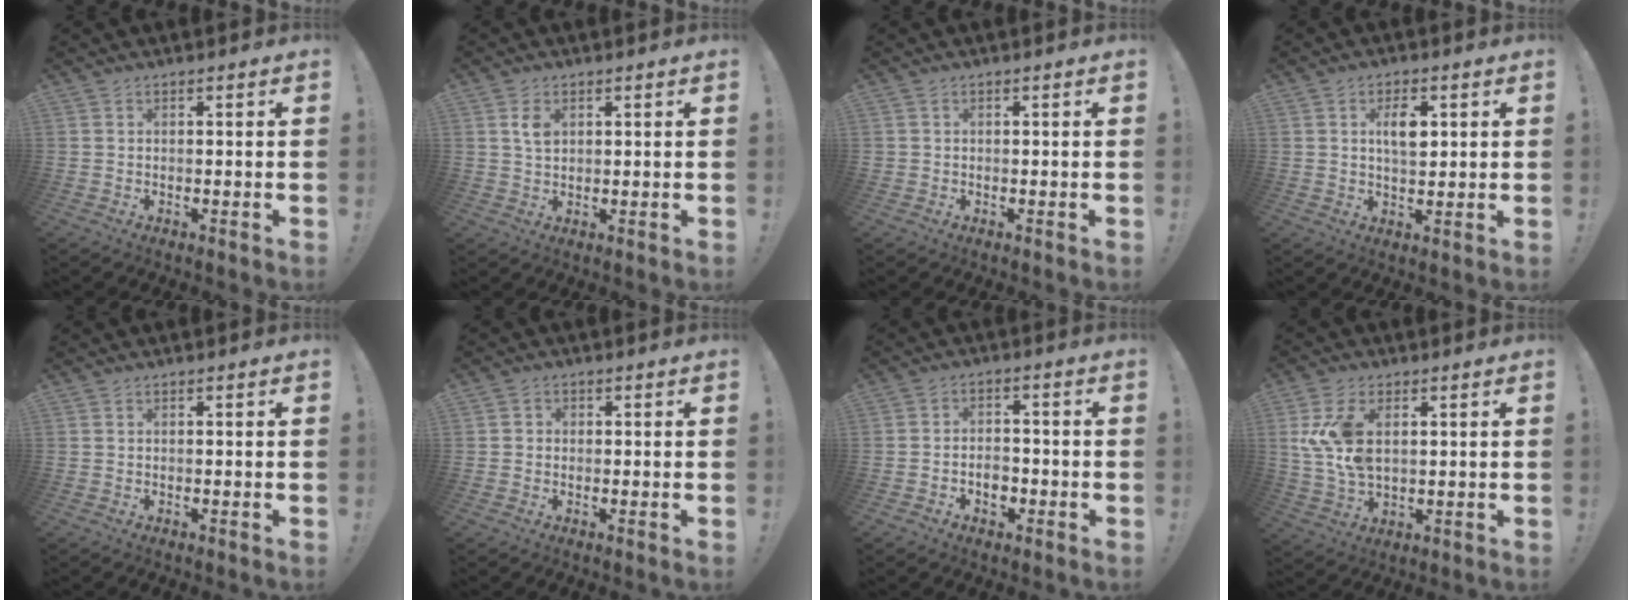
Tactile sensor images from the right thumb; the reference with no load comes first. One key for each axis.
{"total": 3.9, "fx": 1.4, "fy": 2.5, "fz": 2.6, "tx": -0.030, "ty": -0.005, "tz": 0.021}
{"total": 0.7, "fx": 0.0, "fy": 0.7, "fz": 0.0, "tx": -0.003, "ty": 0.003, "tz": 0.001}
{"total": 6.7, "fx": 1.6, "fy": 3.4, "fz": 5.5, "tx": -0.078, "ty": -0.003, "tz": 0.023}
{"total": 0.0}
{"total": 2.0, "fx": -0.3, "fy": 1.8, "fz": 0.7, "tx": -0.003, "ty": 0.003, "tz": -0.008}
{"total": 4.9, "fx": -2.1, "fy": 3.7, "fz": 2.5, "tx": -0.030, "ty": 0.008, "tz": -0.036}
{"total": 10.7, "fx": 2.5, "fy": 6.5, "fz": 8.0, "tx": -0.155, "ty": -0.008, "tz": 0.046}